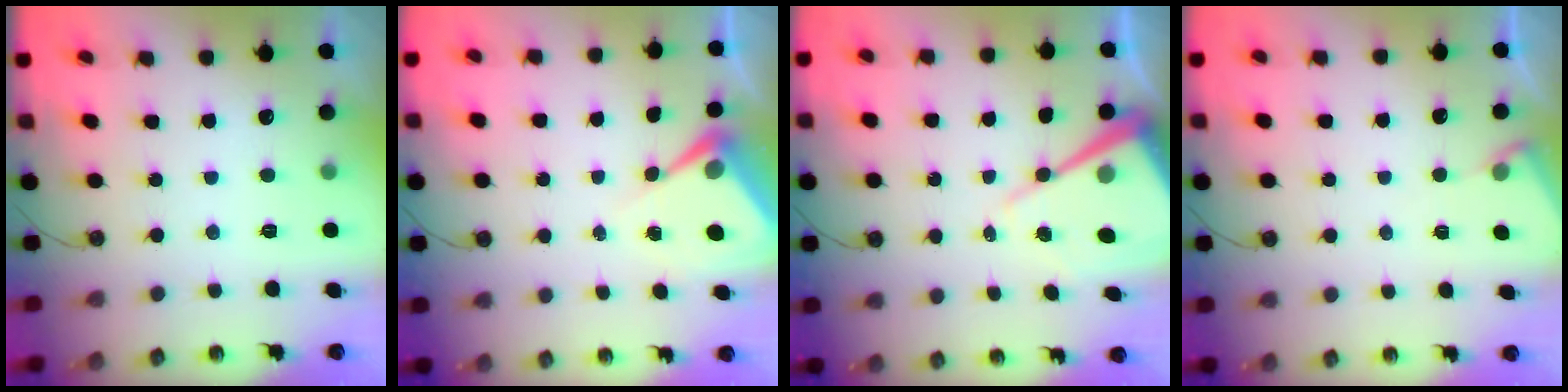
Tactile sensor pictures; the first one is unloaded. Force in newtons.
{"total": 7.4, "press": 7.4, "slide": 0.4}
{"total": 13.7, "press": 13.7, "slide": 1.2}
{"total": 3.8, "press": 3.7, "slide": 0.6}